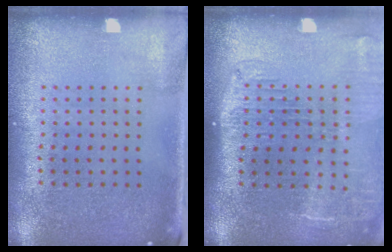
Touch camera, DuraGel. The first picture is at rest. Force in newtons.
{"total": 2.3, "press": 1.9, "slide": 1.4}